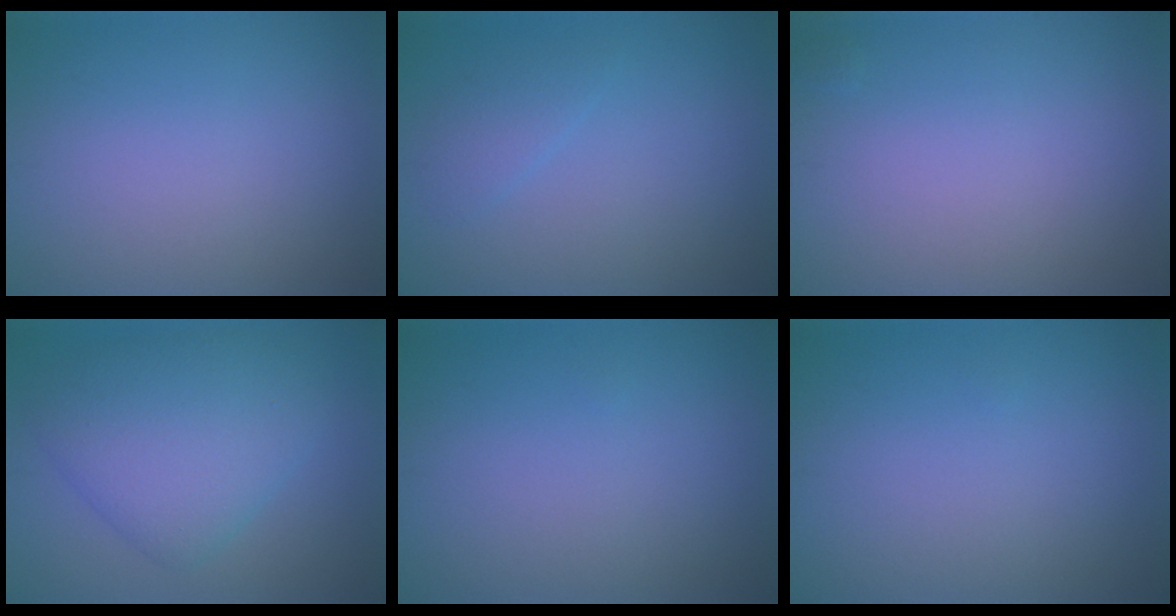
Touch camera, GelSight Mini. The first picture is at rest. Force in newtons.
{"total": 1.3, "press": 1.3, "slide": 0.1}
{"total": 0.0}
{"total": 6.0, "press": 6.0, "slide": 0.1}
{"total": 0.0}
{"total": 0.0}